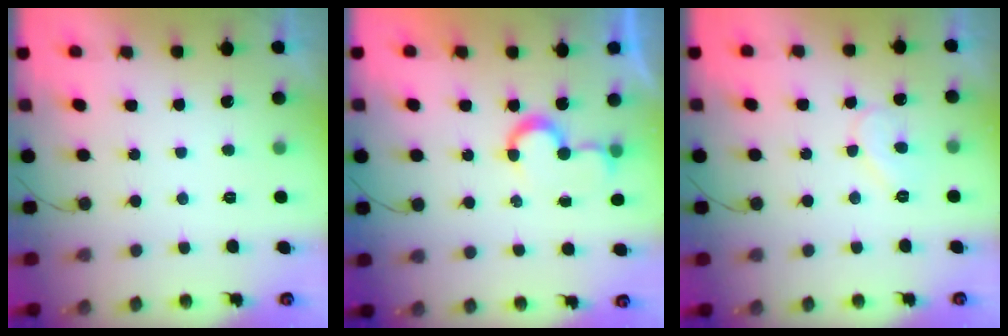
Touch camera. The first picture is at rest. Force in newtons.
{"total": 6.2, "press": 6.1, "slide": 0.7}
{"total": 8.0, "press": 8.0, "slide": 0.5}